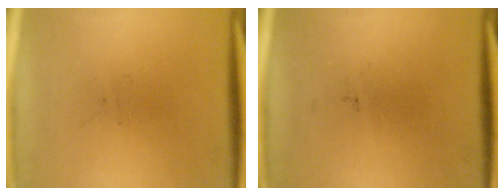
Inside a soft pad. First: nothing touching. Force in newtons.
{"total": 0.0}